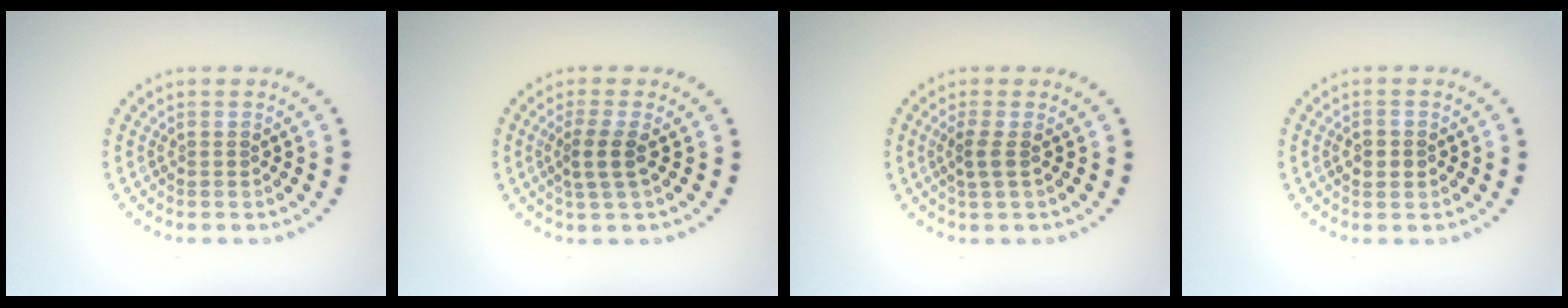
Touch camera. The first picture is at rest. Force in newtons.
{"total": 2.3, "press": 1.8, "slide": 1.3}
{"total": 1.6, "press": 1.3, "slide": 0.8}
{"total": 2.2, "press": 2.2, "slide": 0.1}